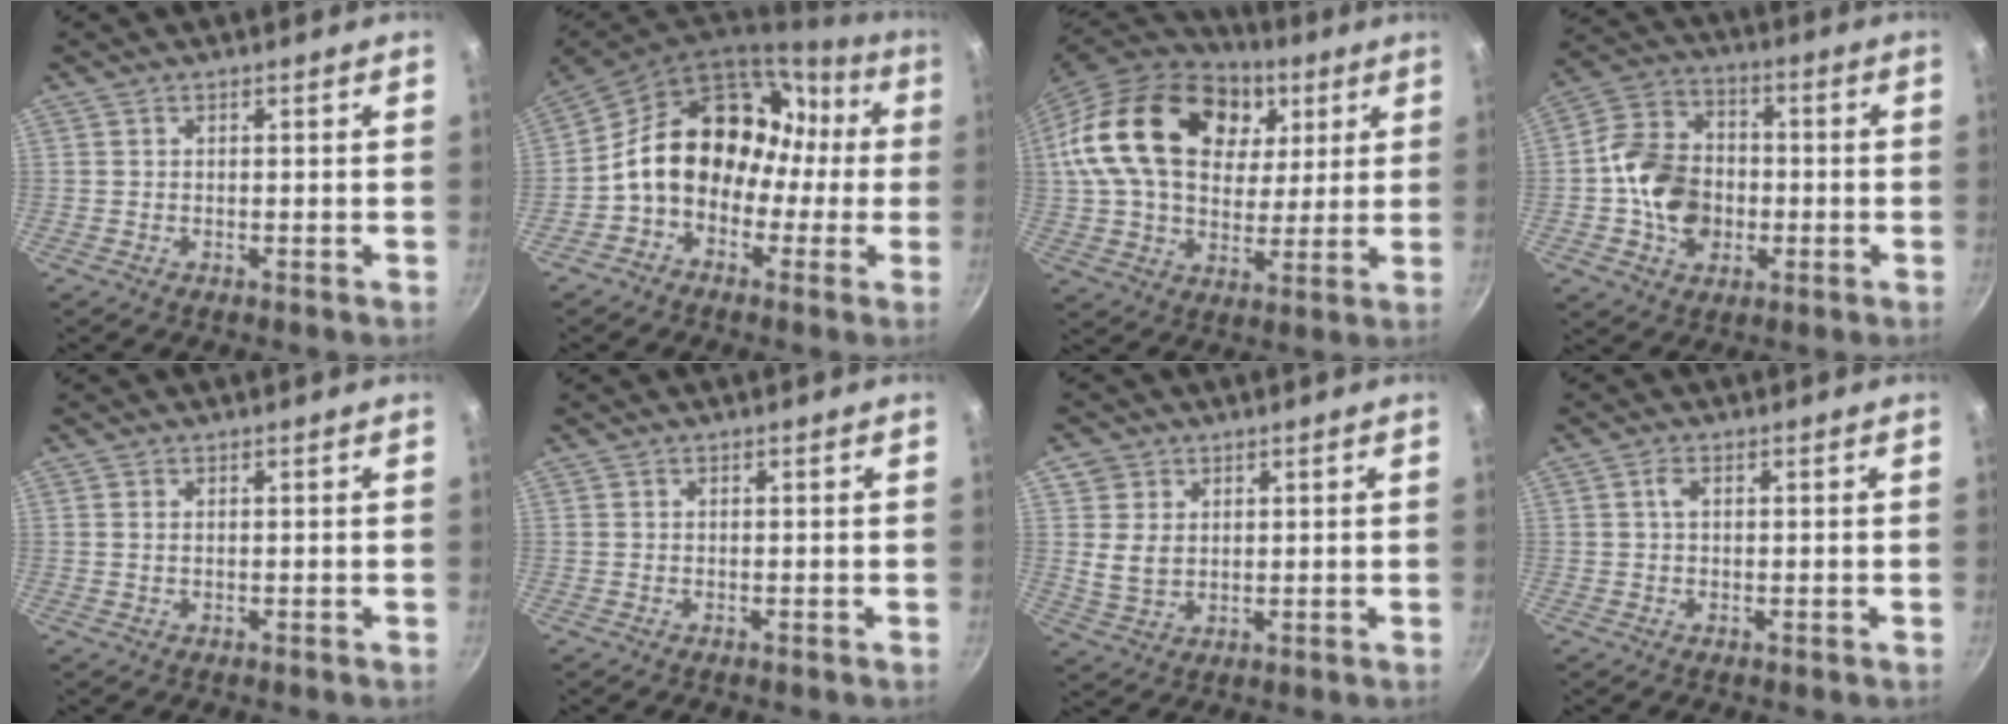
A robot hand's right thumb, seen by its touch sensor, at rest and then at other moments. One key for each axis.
{"total": 18.1, "fx": -0.5, "fy": 14.1, "fz": 11.4, "tx": -0.132, "ty": 0.075, "tz": -0.013}
{"total": 26.9, "fx": 8.5, "fy": 18.2, "fz": 17.8, "tx": -0.303, "ty": -0.002, "tz": 0.141}
{"total": 14.0, "fx": -1.9, "fy": 11.0, "fz": 8.4, "tx": -0.129, "ty": 0.025, "tz": -0.044}
{"total": 0.7, "fx": 0.2, "fy": 0.3, "fz": 0.5, "tx": -0.010, "ty": 0.000, "tz": 0.003}
{"total": 0.0}
{"total": 5.4, "fx": 1.4, "fy": 4.5, "fz": 2.6, "tx": -0.034, "ty": -0.009, "tz": 0.031}
{"total": 1.8, "fx": 0.4, "fy": 1.0, "fz": 1.4, "tx": -0.025, "ty": 0.003, "tz": 0.006}